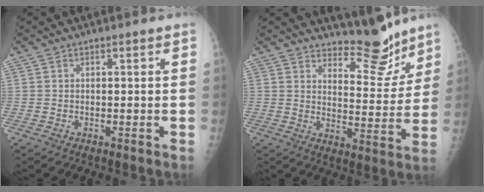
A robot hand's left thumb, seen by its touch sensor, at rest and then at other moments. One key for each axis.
{"total": 9.4, "fx": 8.5, "fy": 3.0, "fz": 2.6, "tx": -0.004, "ty": -0.078, "tz": 0.129}